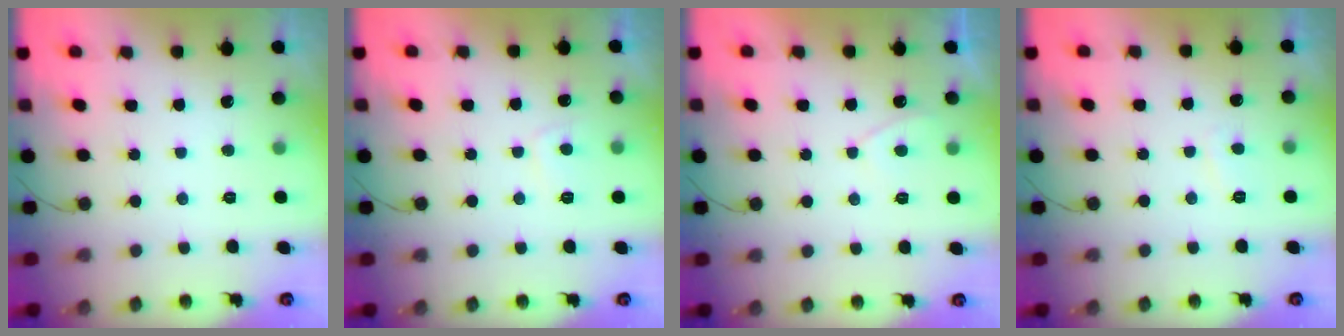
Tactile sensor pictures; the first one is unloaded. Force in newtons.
{"total": 2.9, "press": 2.8, "slide": 0.6}
{"total": 2.3, "press": 2.2, "slide": 0.4}
{"total": 2.0, "press": 1.9, "slide": 0.6}